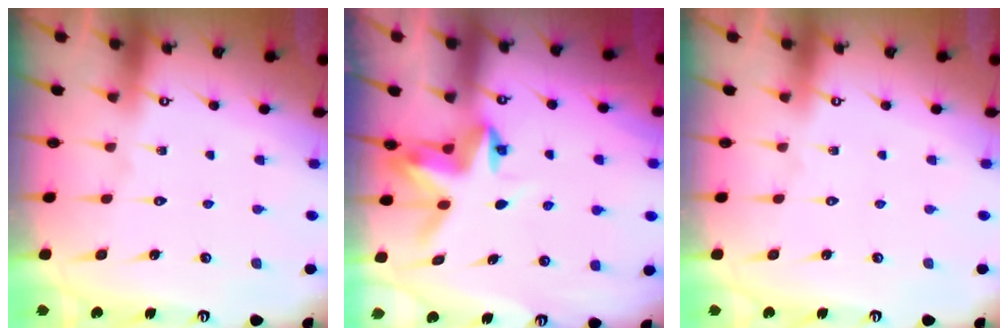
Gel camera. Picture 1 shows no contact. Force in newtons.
{"total": 3.8, "press": 3.8, "slide": 0.1}
{"total": 0.0}